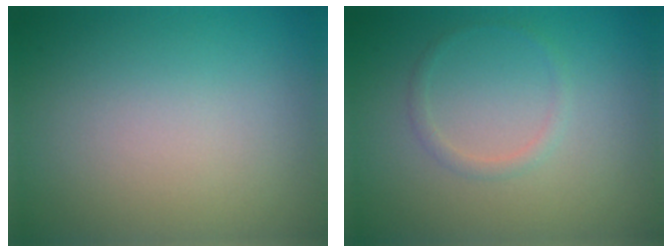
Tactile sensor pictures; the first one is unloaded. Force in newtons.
{"total": 1.0, "press": 1.0, "slide": 0.1}